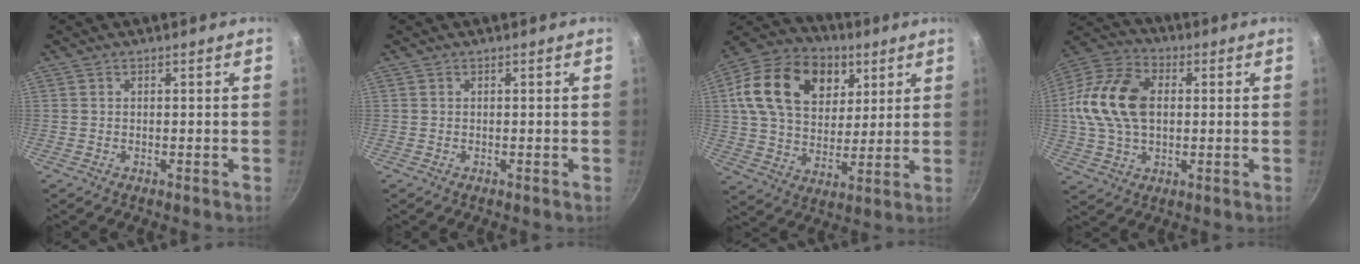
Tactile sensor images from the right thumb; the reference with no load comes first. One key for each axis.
{"total": 0.0}
{"total": 21.9, "fx": 7.7, "fy": 15.5, "fz": 13.4, "tx": -0.215, "ty": -0.003, "tz": 0.125}
{"total": 17.0, "fx": 1.5, "fy": 11.4, "fz": 12.6, "tx": -0.232, "ty": 0.025, "tz": 0.014}